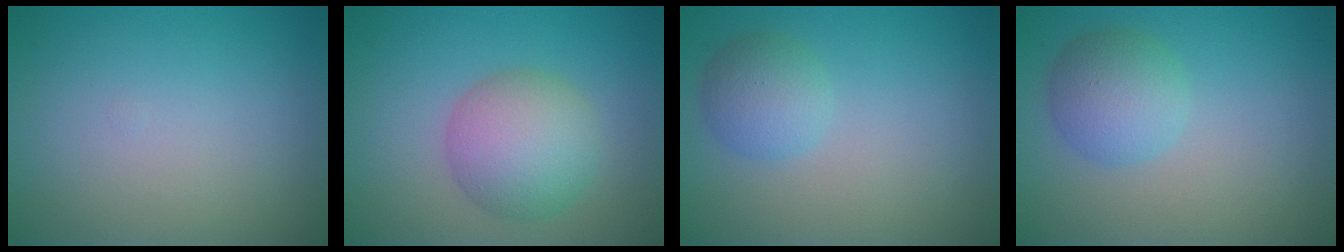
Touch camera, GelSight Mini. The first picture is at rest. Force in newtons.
{"total": 5.6, "press": 5.6, "slide": 0.1}
{"total": 2.7, "press": 2.7, "slide": 0.2}
{"total": 3.6, "press": 3.6, "slide": 0.1}